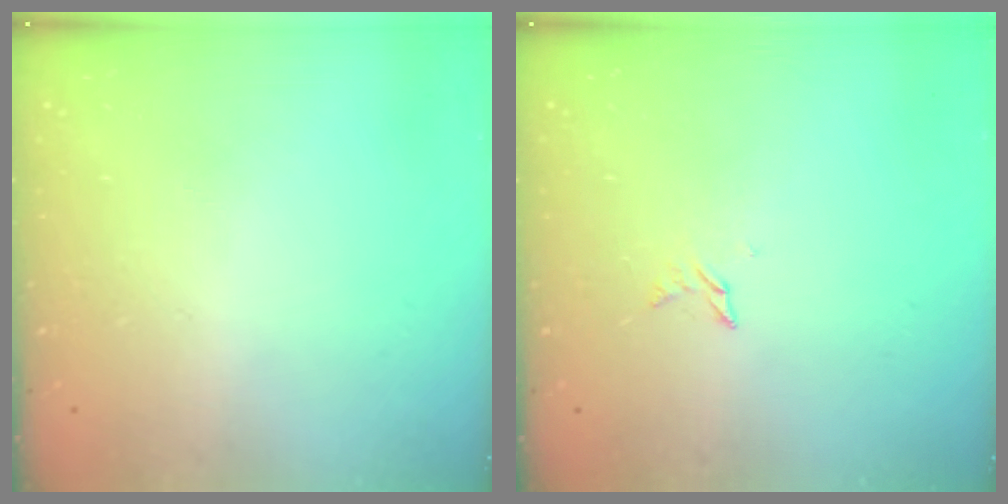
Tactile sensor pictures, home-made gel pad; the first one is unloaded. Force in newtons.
{"total": 3.5, "press": 3.5, "slide": 0.4}